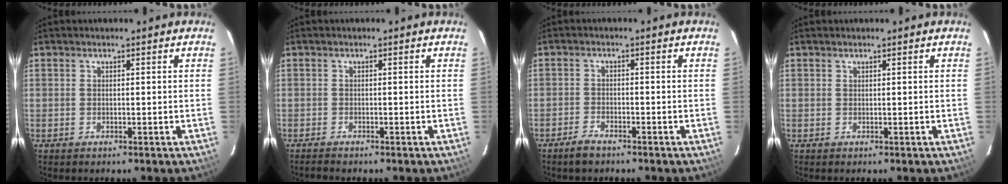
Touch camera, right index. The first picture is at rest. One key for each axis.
{"total": 1.9, "fx": -1.8, "fy": 0.2, "fz": 0.7, "tx": -0.018, "ty": -0.010, "tz": -0.031}
{"total": 3.2, "fx": -2.7, "fy": 1.2, "fz": 1.3, "tx": -0.041, "ty": 0.003, "tz": -0.051}
{"total": 0.0}